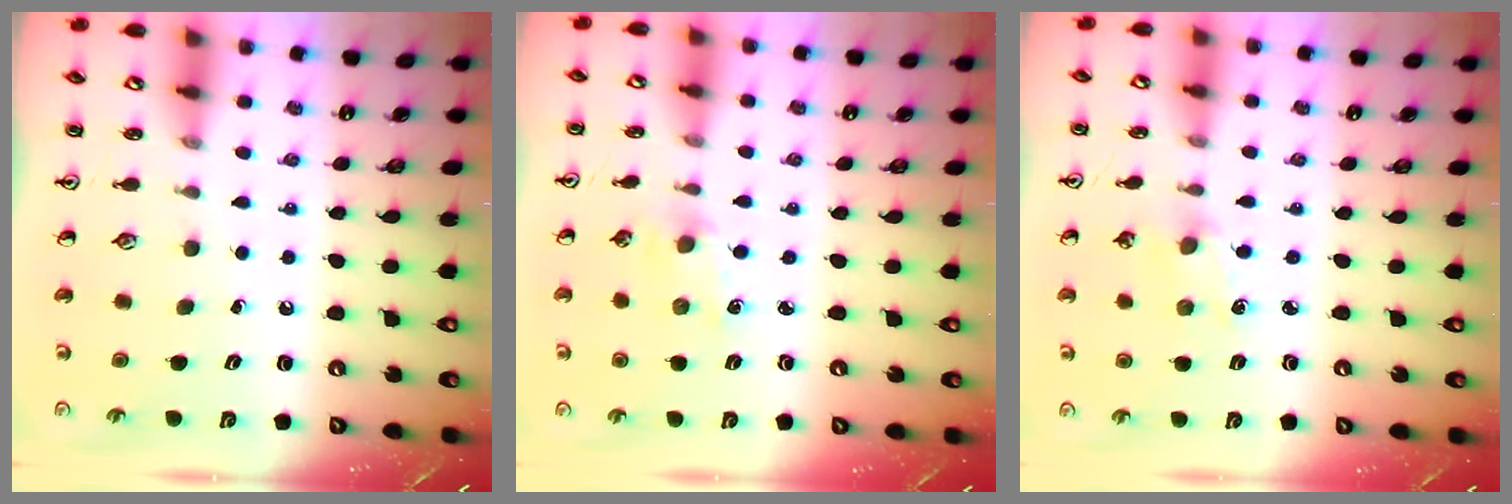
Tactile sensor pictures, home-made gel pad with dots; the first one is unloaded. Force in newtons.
{"total": 2.2, "press": 2.1, "slide": 0.3}
{"total": 0.8, "press": 0.8, "slide": 0.2}